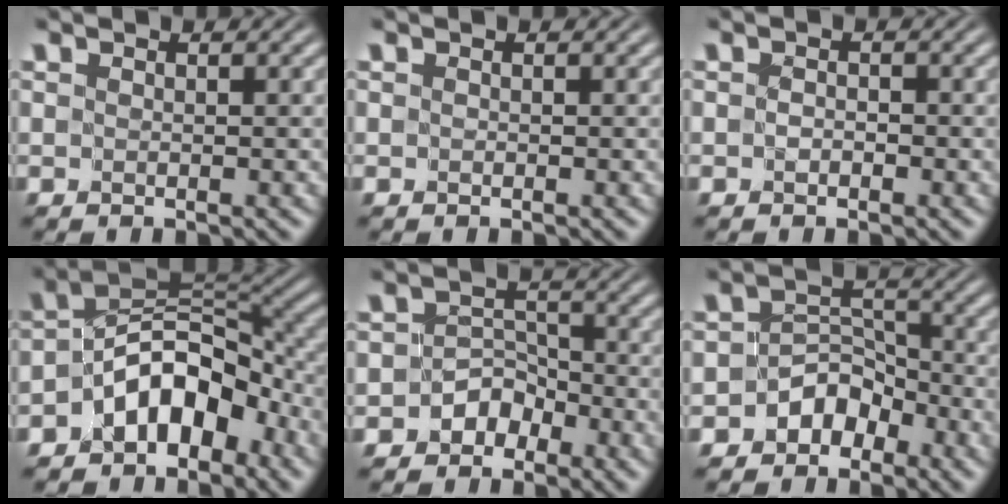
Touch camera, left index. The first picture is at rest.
{"total": 0.0}
{"total": 0.5, "force": [-0.4, 0.3, 0.1], "torque": [-0.001, -0.002, -0.007]}
{"total": 6.8, "force": [-3.8, 3.8, 4.1], "torque": [-0.040, 0.015, -0.082]}
{"total": 2.8, "force": [-2.0, 1.9, 0.2], "torque": [0.025, 0.019, -0.040]}
{"total": 3.5, "force": [-2.5, 2.3, 0.9], "torque": [0.007, 0.011, -0.046]}